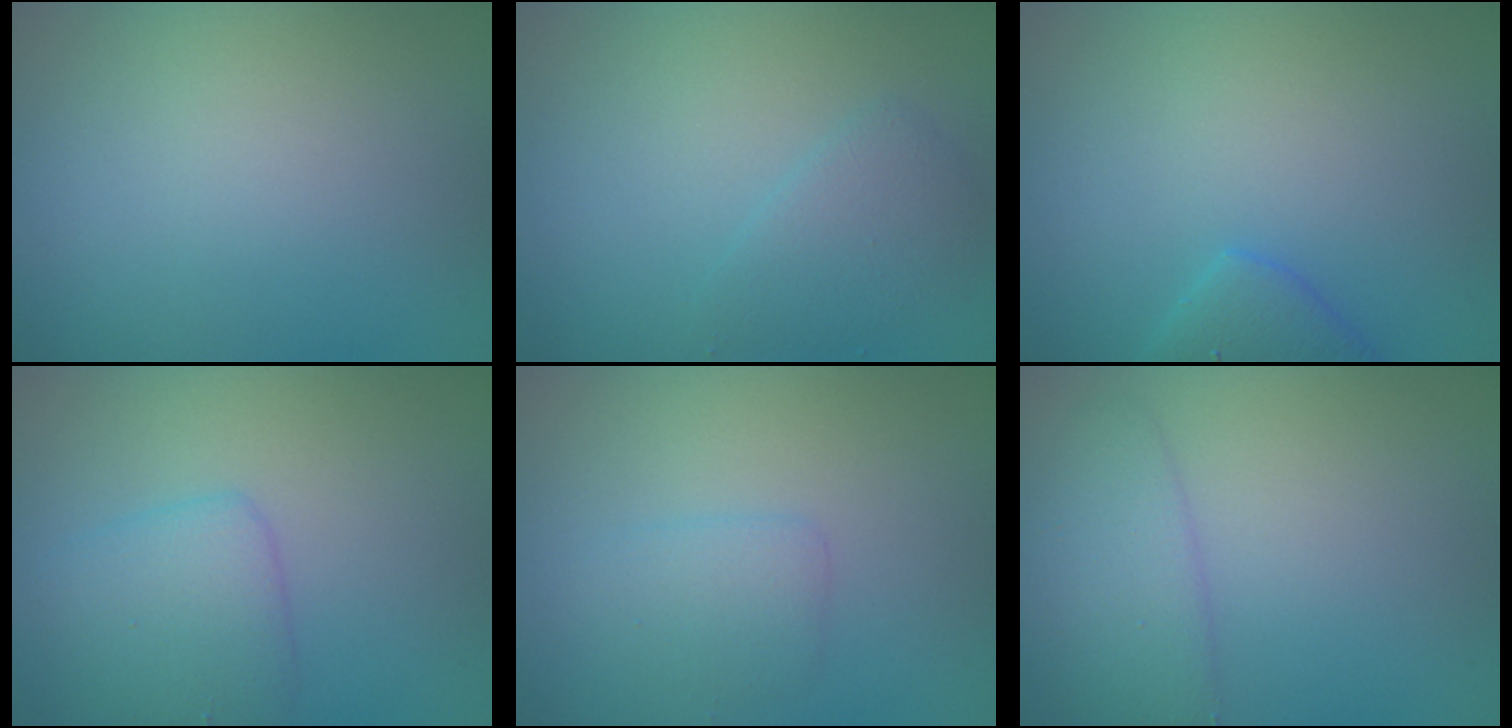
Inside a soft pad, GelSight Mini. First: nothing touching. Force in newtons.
{"total": 2.0, "press": 2.0, "slide": 0.1}
{"total": 2.3, "press": 2.3, "slide": 0.2}
{"total": 2.9, "press": 2.9, "slide": 0.1}
{"total": 1.6, "press": 1.6, "slide": 0.0}
{"total": 2.9, "press": 2.9, "slide": 0.1}